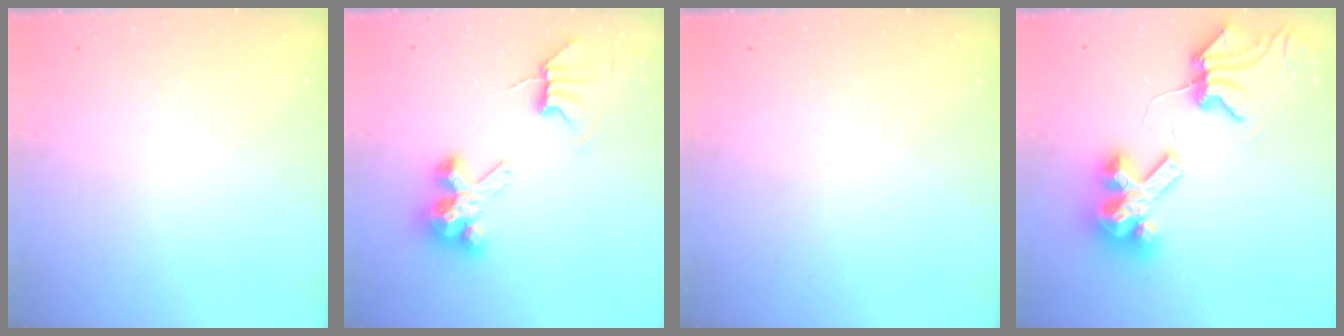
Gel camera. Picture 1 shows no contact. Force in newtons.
{"total": 7.8, "press": 7.7, "slide": 0.6}
{"total": 0.0}
{"total": 10.2, "press": 10.1, "slide": 1.4}